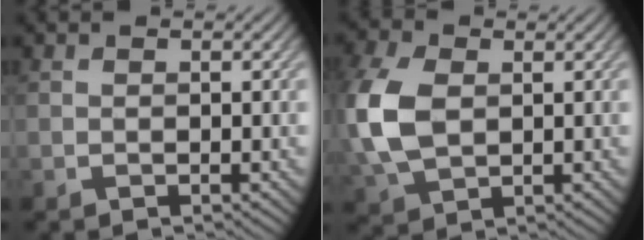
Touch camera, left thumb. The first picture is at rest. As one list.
[{"total": 9.6, "force": [0.7, 6.3, 7.3], "torque": [-0.223, 0.003, 0.014]}]